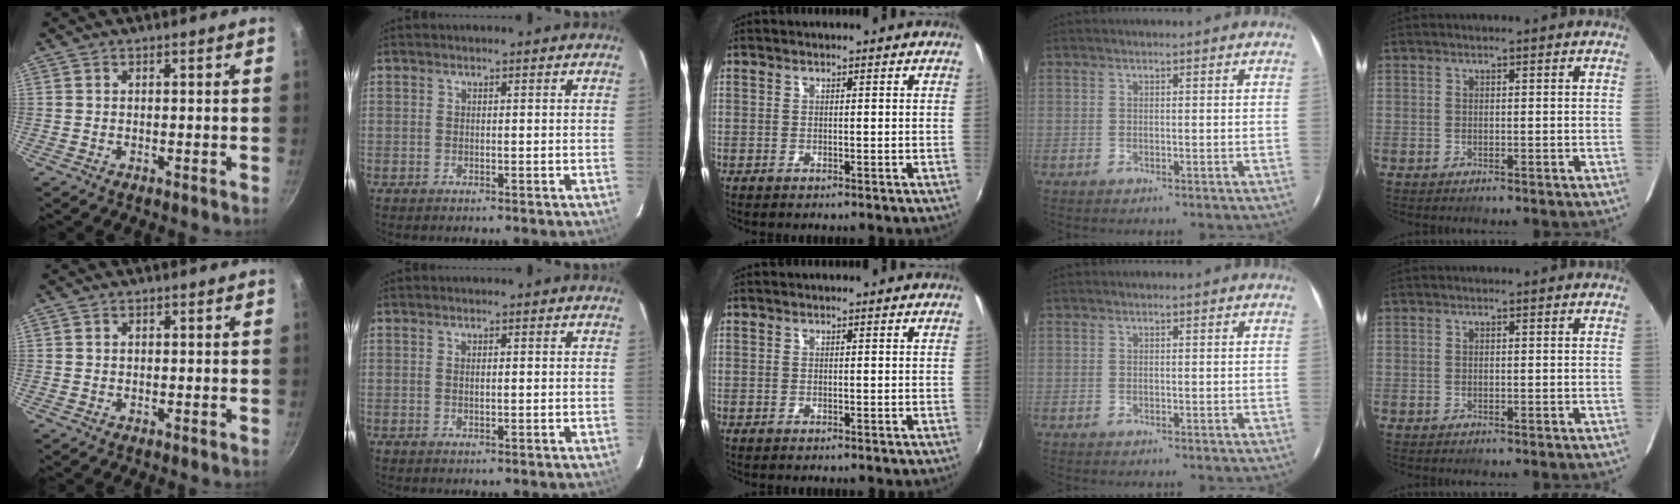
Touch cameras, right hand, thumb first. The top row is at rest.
{"thumb": {"total": 0.8, "force": [0.1, 0.7, 0.4], "torque": [-0.005, 0.005, 0.001]}, "index": {"total": 1.0, "force": [0.1, 0.3, 0.9], "torque": [-0.016, 0.002, 0.001]}}